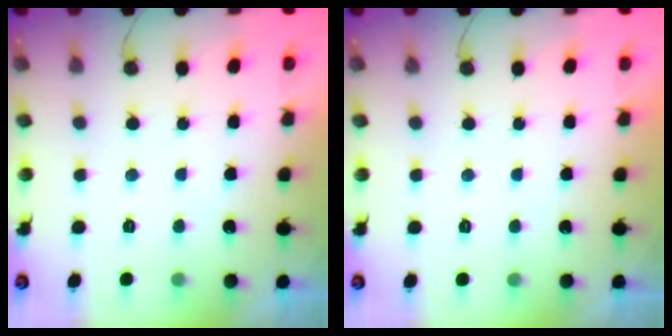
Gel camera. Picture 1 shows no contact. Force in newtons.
{"total": 1.7, "press": 1.7, "slide": 0.0}